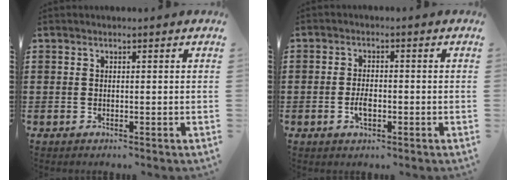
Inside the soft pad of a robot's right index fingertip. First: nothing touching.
{"total": 3.0, "force": [-0.9, 1.3, 2.5], "torque": [-0.054, 0.000, -0.018]}